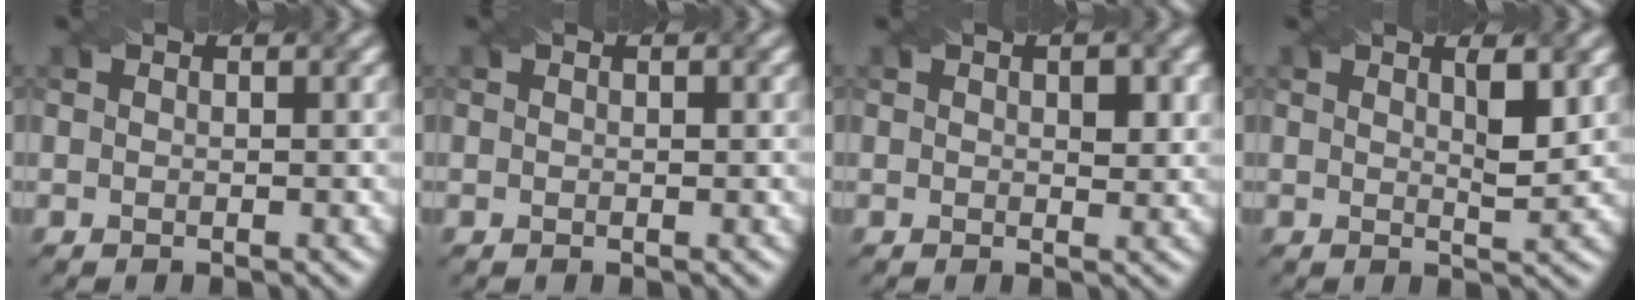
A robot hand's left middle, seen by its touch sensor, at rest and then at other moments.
{"total": 0.0}
{"total": 2.0, "force": [0.5, 1.0, 1.7], "torque": [-0.019, -0.004, 0.011]}
{"total": 2.3, "force": [1.0, 0.4, 2.0], "torque": [-0.028, -0.005, 0.017]}